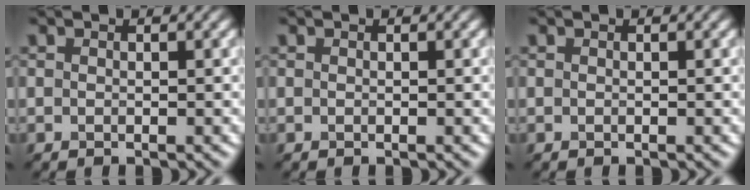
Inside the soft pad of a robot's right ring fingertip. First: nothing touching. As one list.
[{"total": 0.0}, {"total": 0.0}]